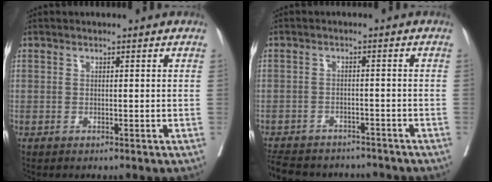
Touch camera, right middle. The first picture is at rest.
{"total": 15.4, "force": [-13.5, 5.5, 5.2], "torque": [-0.139, -0.007, -0.182]}